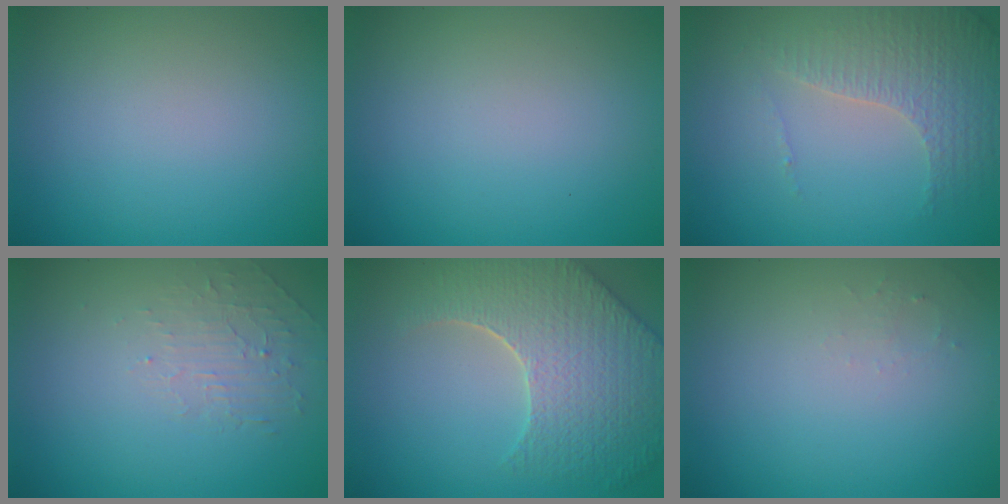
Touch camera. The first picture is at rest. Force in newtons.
{"total": 0.0}
{"total": 4.3, "press": 3.0, "slide": 3.1}
{"total": 1.8, "press": 0.5, "slide": 1.7}
{"total": 8.0, "press": 5.9, "slide": 5.4}
{"total": 0.8, "press": 0.8, "slide": 0.3}